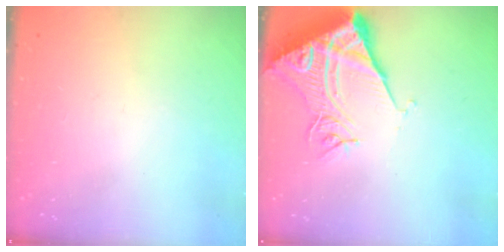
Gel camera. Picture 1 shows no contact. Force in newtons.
{"total": 13.1, "press": 13.0, "slide": 1.7}